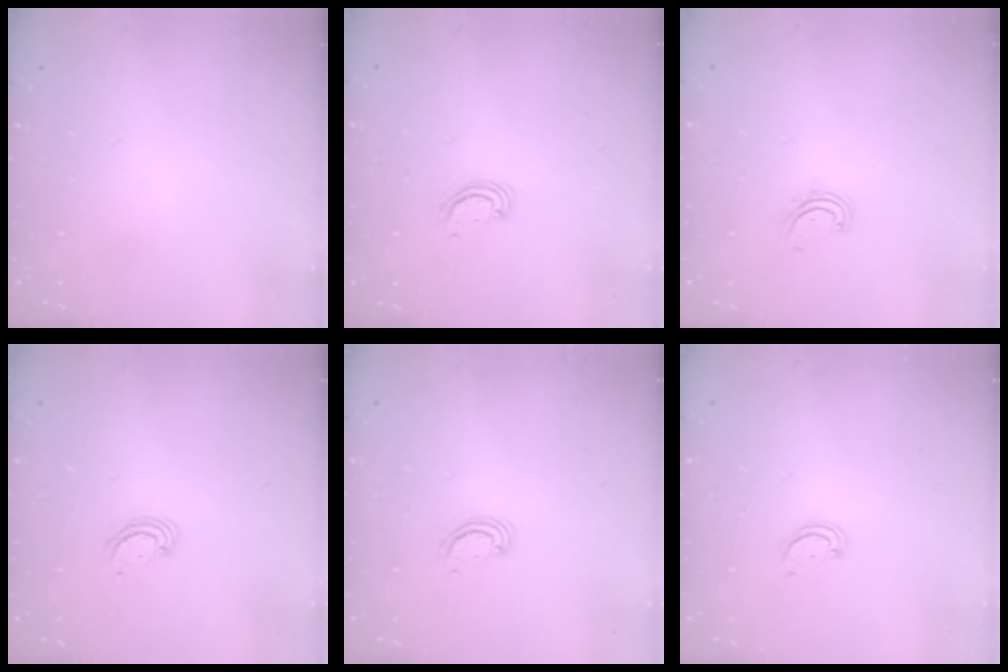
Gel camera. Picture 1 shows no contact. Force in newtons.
{"total": 2.3, "press": 2.3, "slide": 0.3}
{"total": 2.6, "press": 2.6, "slide": 0.3}
{"total": 2.7, "press": 2.7, "slide": 0.2}
{"total": 2.3, "press": 2.3, "slide": 0.3}
{"total": 1.6, "press": 1.6, "slide": 0.1}